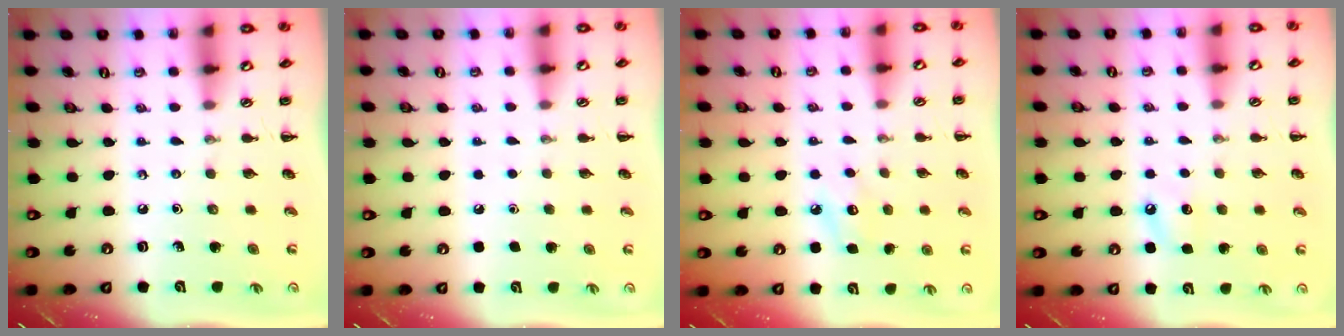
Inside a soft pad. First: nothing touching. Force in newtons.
{"total": 1.6, "press": 1.6, "slide": 0.1}
{"total": 8.2, "press": 8.0, "slide": 1.9}
{"total": 5.1, "press": 4.9, "slide": 1.6}